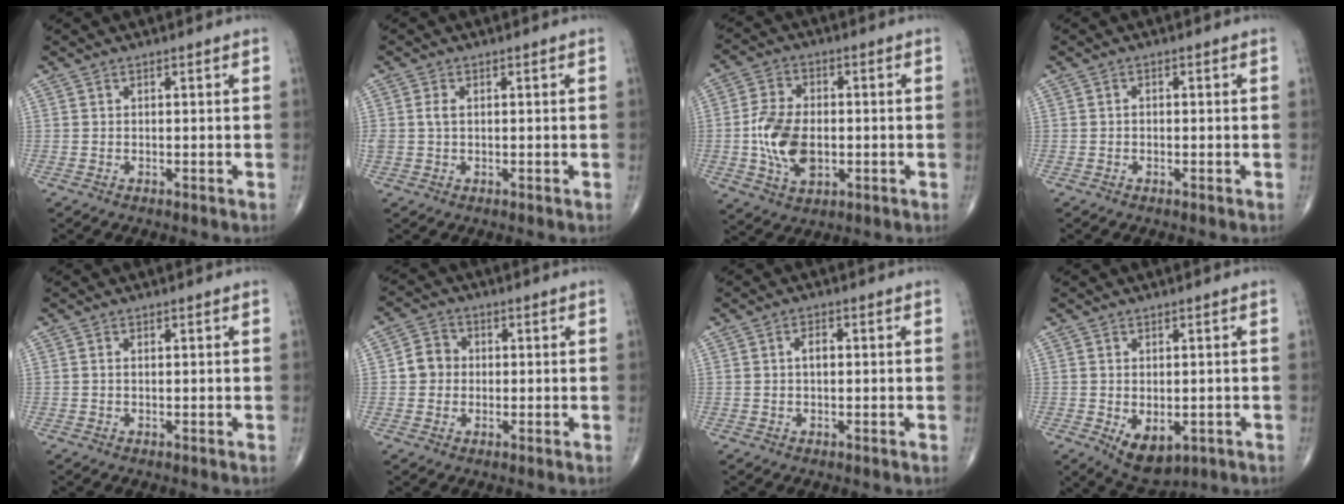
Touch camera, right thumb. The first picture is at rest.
{"total": 2.0, "force": [0.2, 1.3, 1.5], "torque": [-0.039, 0.003, 0.004]}
{"total": 11.6, "force": [-1.4, 7.3, 9.0], "torque": [-0.161, 0.004, -0.026]}
{"total": 0.7, "force": [-0.3, 0.5, 0.3], "torque": [0.000, 0.004, -0.008]}
{"total": 0.6, "force": [0.1, 0.3, 0.5], "torque": [-0.016, 0.003, 0.004]}
{"total": 4.9, "force": [0.1, 4.5, 1.9], "torque": [-0.015, 0.009, -0.006]}
{"total": 2.2, "force": [0.1, 1.2, 1.8], "torque": [-0.029, 0.007, -0.001]}
{"total": 7.2, "force": [-2.0, 4.3, 5.4], "torque": [-0.070, -0.007, -0.016]}